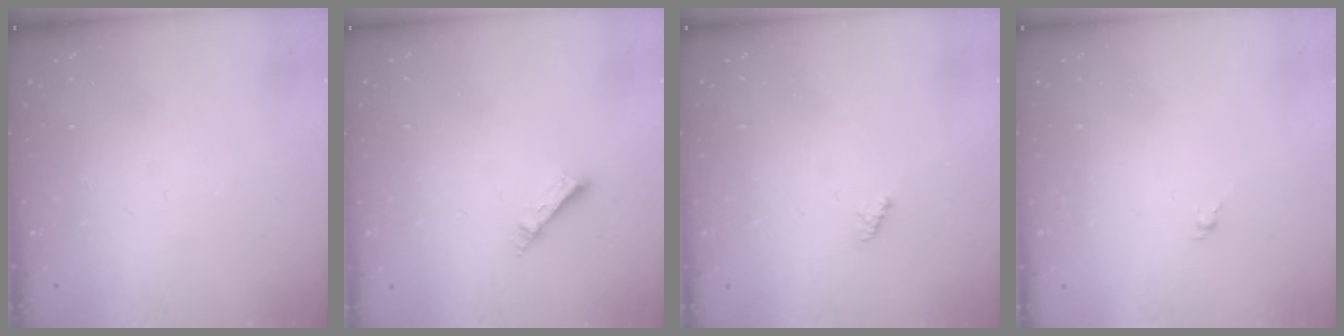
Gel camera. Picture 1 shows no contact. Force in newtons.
{"total": 3.9, "press": 3.8, "slide": 0.5}
{"total": 1.5, "press": 1.4, "slide": 0.4}
{"total": 1.4, "press": 1.2, "slide": 0.6}